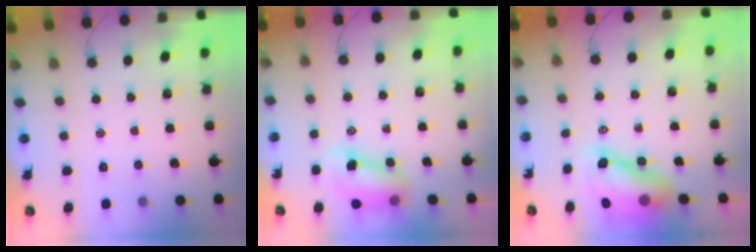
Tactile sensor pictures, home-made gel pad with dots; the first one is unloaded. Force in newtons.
{"total": 7.7, "press": 7.6, "slide": 1.3}
{"total": 9.9, "press": 9.5, "slide": 2.7}